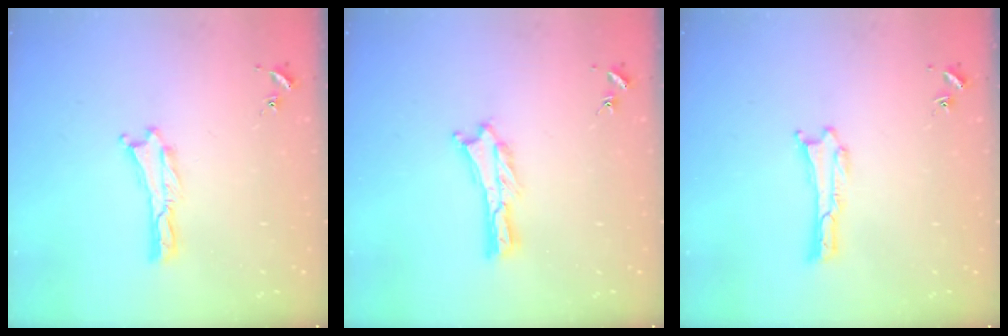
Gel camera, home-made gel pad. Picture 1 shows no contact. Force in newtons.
{"total": 0.6, "press": 0.6, "slide": 0.2}
{"total": 0.0}